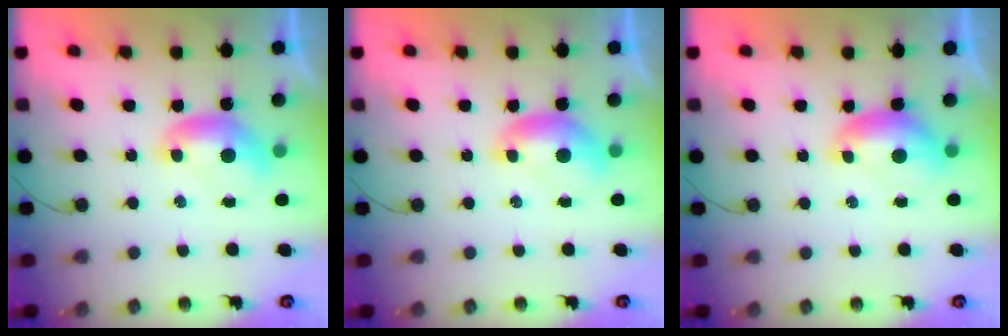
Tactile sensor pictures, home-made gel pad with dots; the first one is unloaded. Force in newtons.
{"total": 0.0}
{"total": 0.9, "press": 0.8, "slide": 0.3}